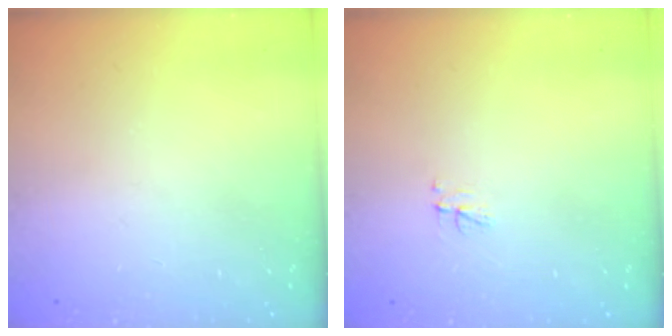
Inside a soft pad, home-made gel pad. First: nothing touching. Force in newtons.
{"total": 2.9, "press": 2.9, "slide": 0.4}